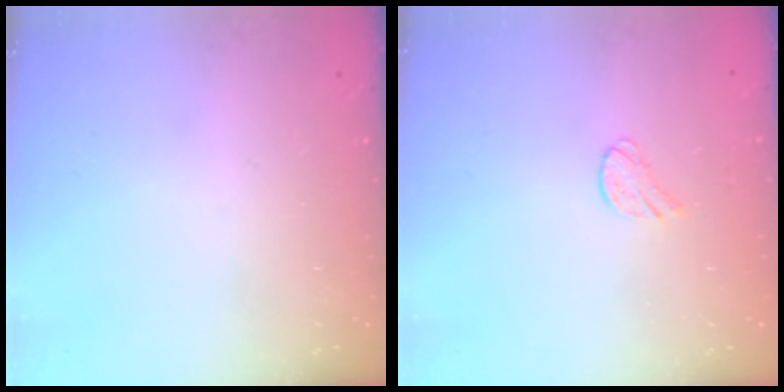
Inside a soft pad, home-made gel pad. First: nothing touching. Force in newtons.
{"total": 6.0, "press": 6.0, "slide": 0.6}